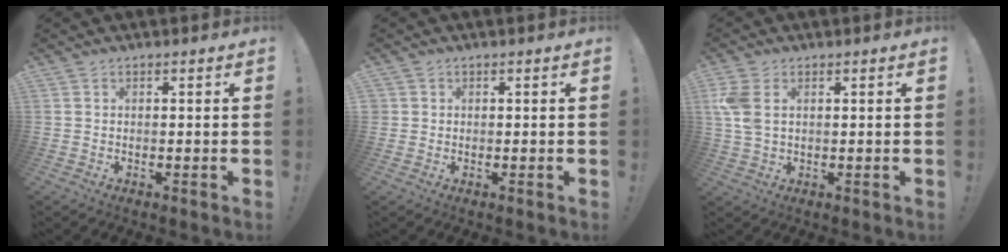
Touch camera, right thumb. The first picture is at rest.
{"total": 1.6, "force": [0.4, 1.5, 0.1], "torque": [0.000, 0.000, 0.007]}
{"total": 6.6, "force": [1.8, 4.0, 5.0], "torque": [-0.110, -0.001, 0.033]}